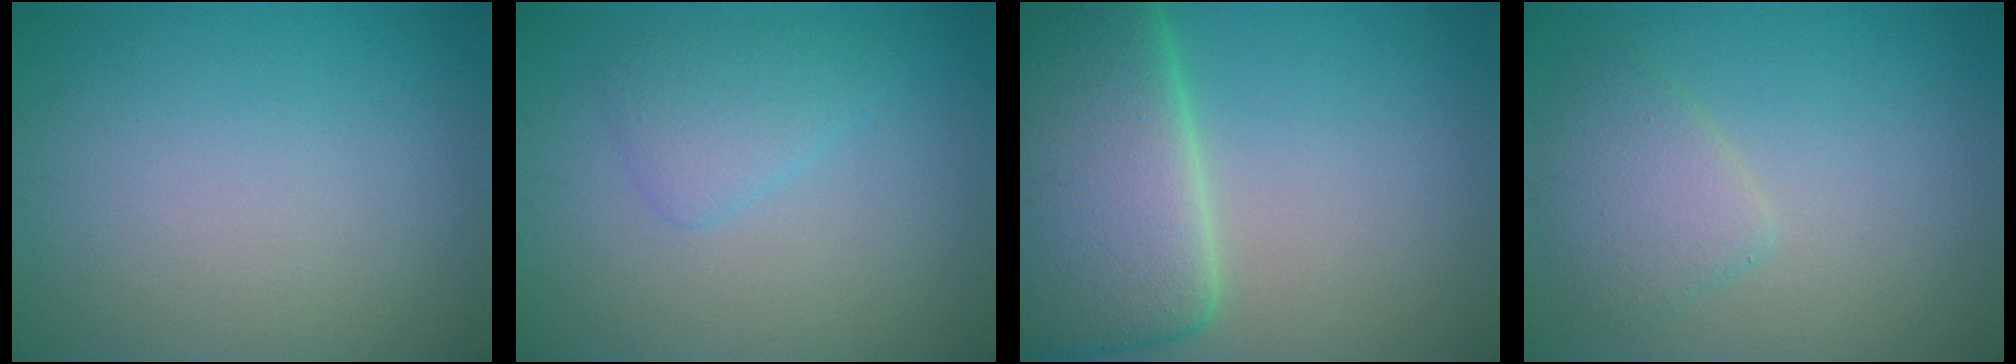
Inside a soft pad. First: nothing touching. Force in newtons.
{"total": 2.4, "press": 2.4, "slide": 0.1}
{"total": 12.5, "press": 12.5, "slide": 0.7}
{"total": 3.0, "press": 3.0, "slide": 0.2}